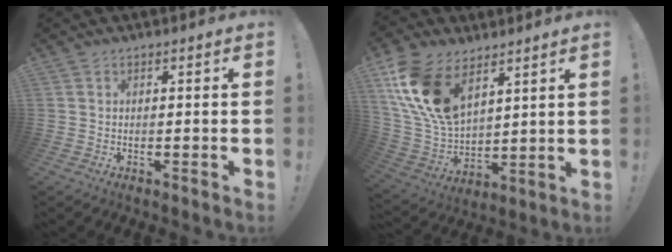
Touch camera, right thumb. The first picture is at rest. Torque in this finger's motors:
{"motor_torque": [0.88, 1.71, 1.03, -0.02, 0.15]}